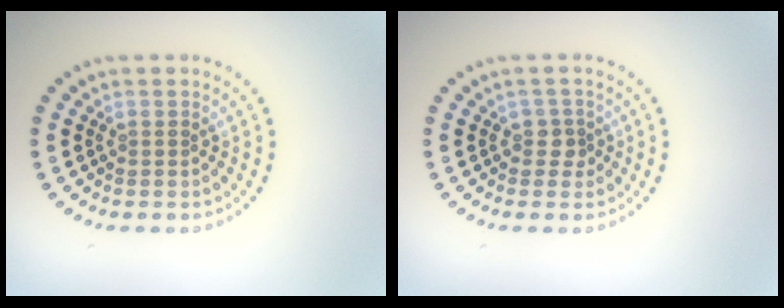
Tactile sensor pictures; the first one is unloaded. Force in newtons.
{"total": 1.4, "press": 1.2, "slide": 0.8}